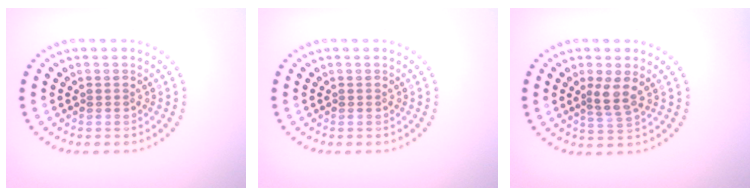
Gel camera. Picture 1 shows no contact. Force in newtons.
{"total": 0.0}
{"total": 2.3, "press": 1.8, "slide": 1.3}